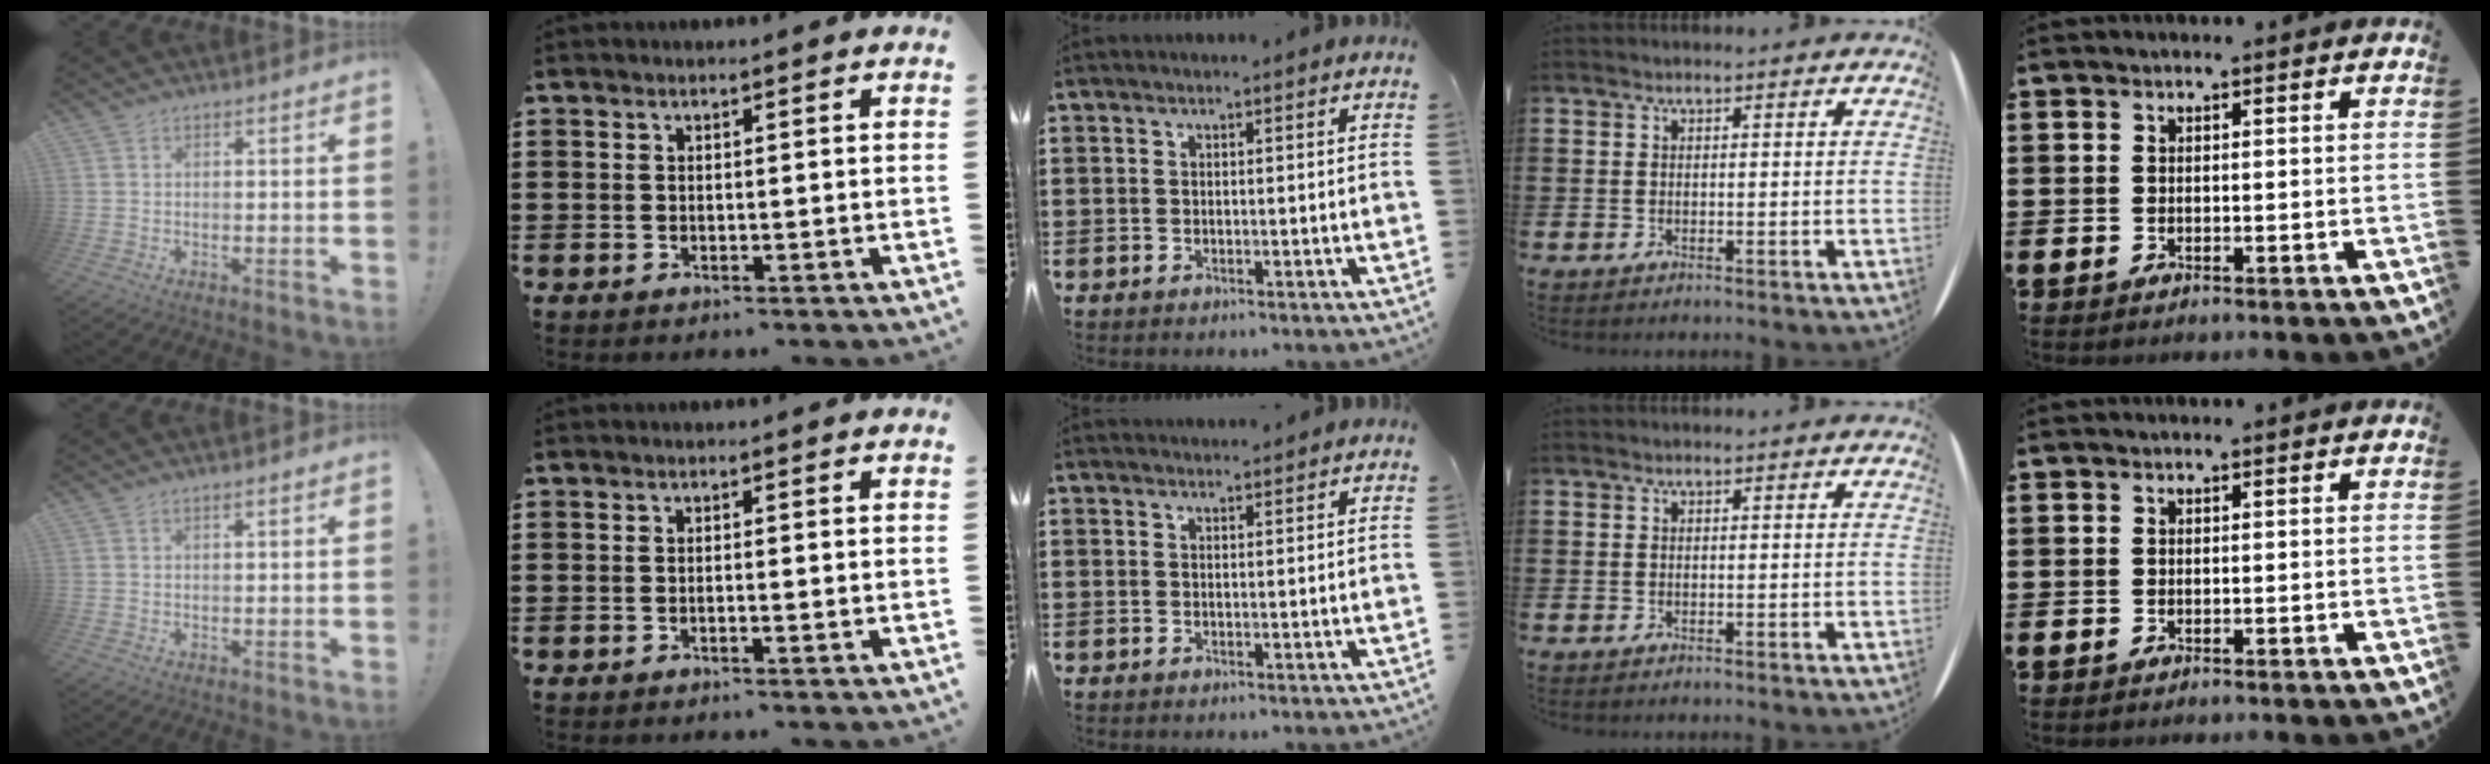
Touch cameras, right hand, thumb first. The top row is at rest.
{"thumb": {"total": 0.6, "force": [0.3, -0.1, 0.5], "torque": [-0.014, 0.002, 0.006]}, "index": {"total": 0.6, "force": [-0.3, -0.1, 0.5], "torque": [-0.009, -0.003, -0.005]}, "middle": {"total": 1.2, "force": [1.2, 0.0, -0.1], "torque": [-0.002, -0.003, 0.024]}}